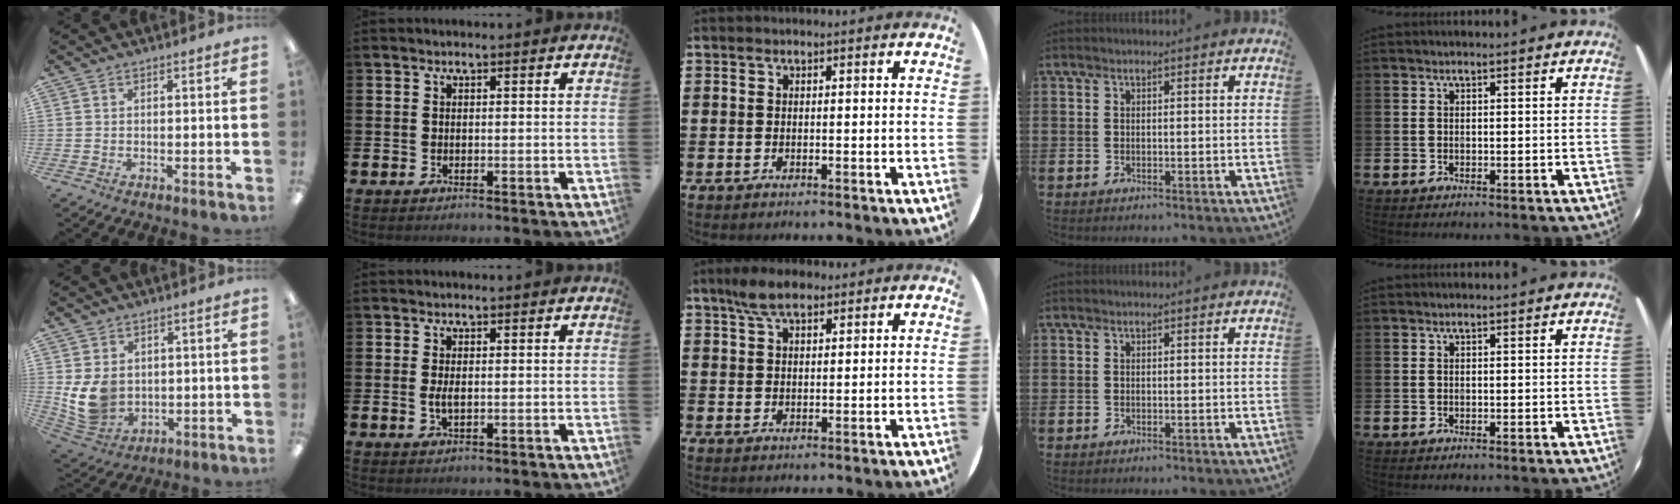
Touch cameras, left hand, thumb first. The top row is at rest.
{"thumb": {"total": 9.6, "force": [0.9, 7.9, 5.4], "torque": [-0.127, -0.001, 0.021]}, "index": {"total": 1.7, "force": [0.0, 0.7, 1.6], "torque": [-0.023, 0.000, -0.003]}, "middle": {"total": 5.0, "force": [3.6, 2.0, 2.8], "torque": [-0.054, 0.001, 0.065]}}